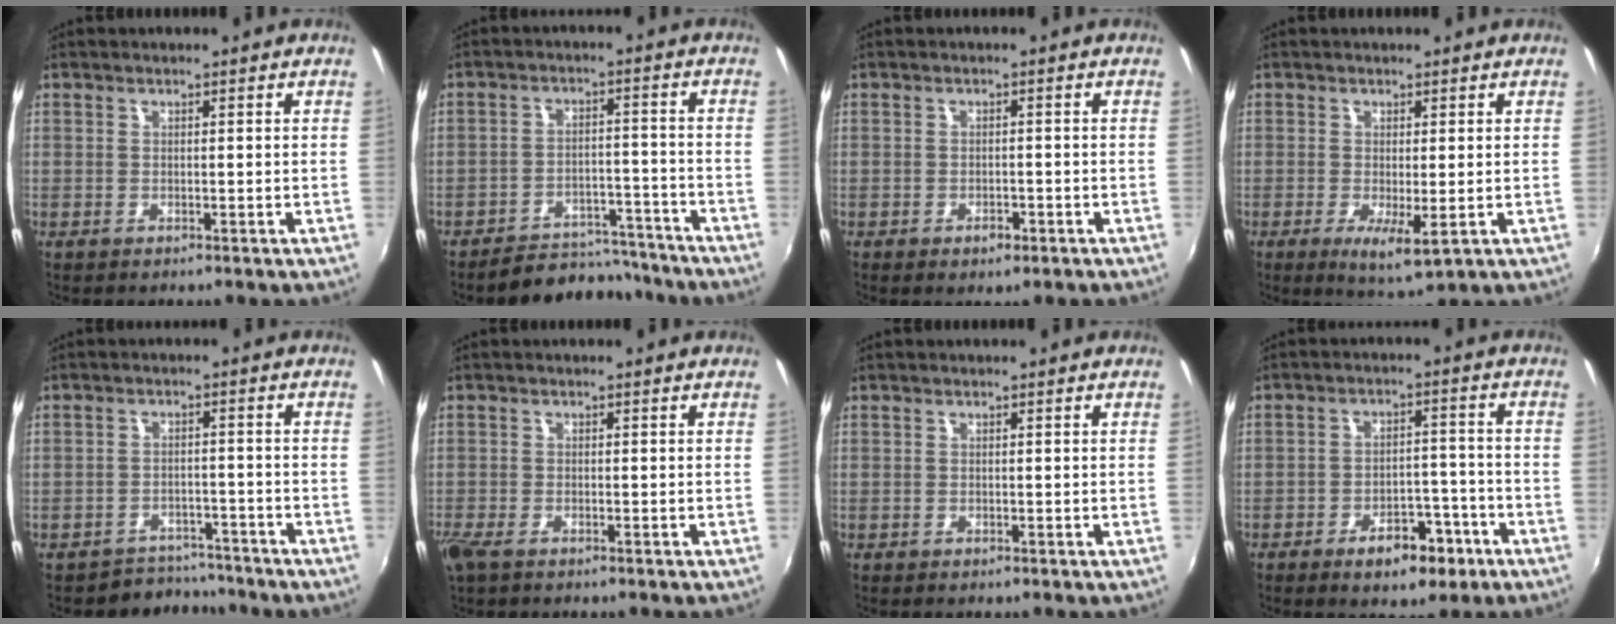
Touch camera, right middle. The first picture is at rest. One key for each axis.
{"total": 11.2, "fx": -10.3, "fy": 3.8, "fz": 2.1, "tx": -0.053, "ty": 0.023, "tz": -0.135}
{"total": 2.6, "fx": -1.5, "fy": 1.4, "fz": 1.6, "tx": -0.031, "ty": -0.005, "tz": -0.023}
{"total": 5.1, "fx": -1.4, "fy": 1.2, "fz": 4.8, "tx": -0.087, "ty": -0.021, "tz": -0.018}
{"total": 5.3, "fx": -4.5, "fy": 2.7, "fz": -1.0, "tx": 0.012, "ty": 0.022, "tz": -0.066}
{"total": 3.1, "fx": -2.0, "fy": 1.1, "fz": 2.0, "tx": -0.047, "ty": -0.011, "tz": -0.040}
{"total": 0.0}
{"total": 8.4, "fx": -5.1, "fy": 4.2, "fz": 5.2, "tx": -0.090, "ty": 0.012, "tz": -0.062}